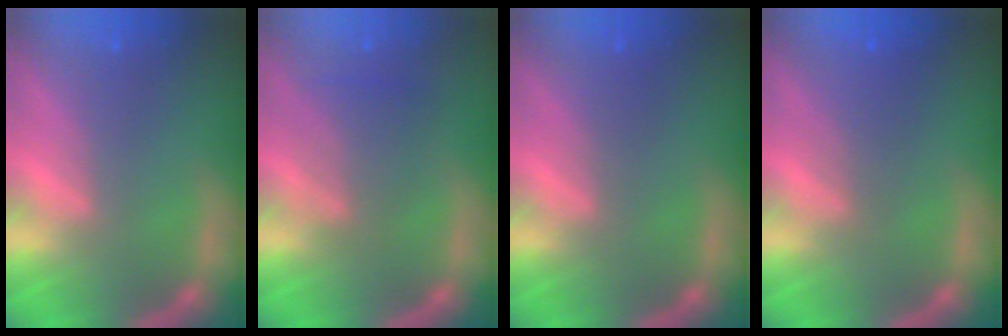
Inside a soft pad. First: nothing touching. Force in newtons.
{"total": 3.4}
{"total": 1.0}
{"total": 2.5}